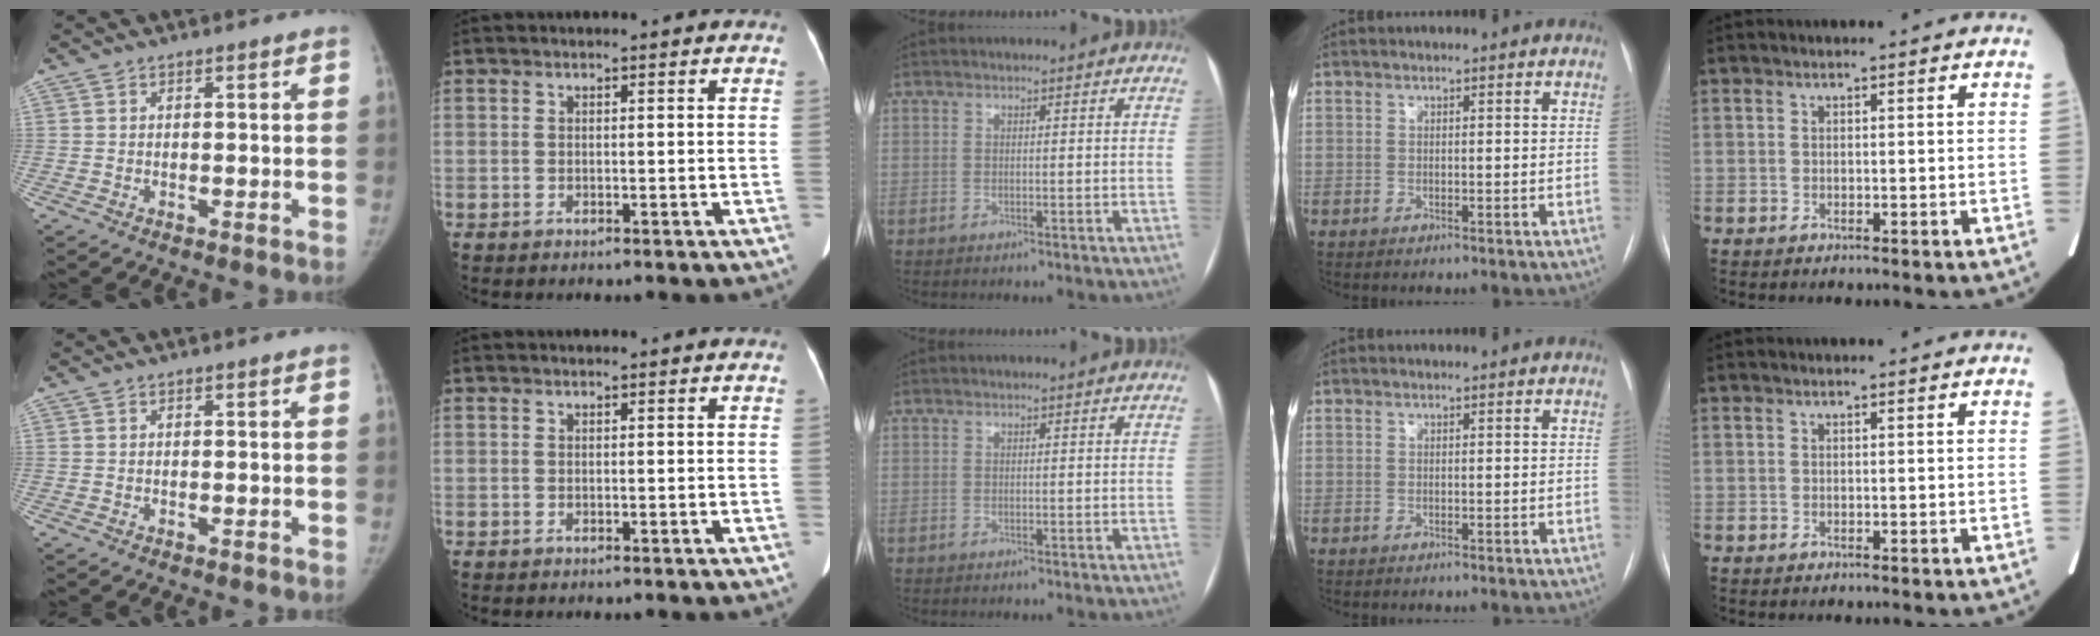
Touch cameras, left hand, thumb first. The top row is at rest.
{}